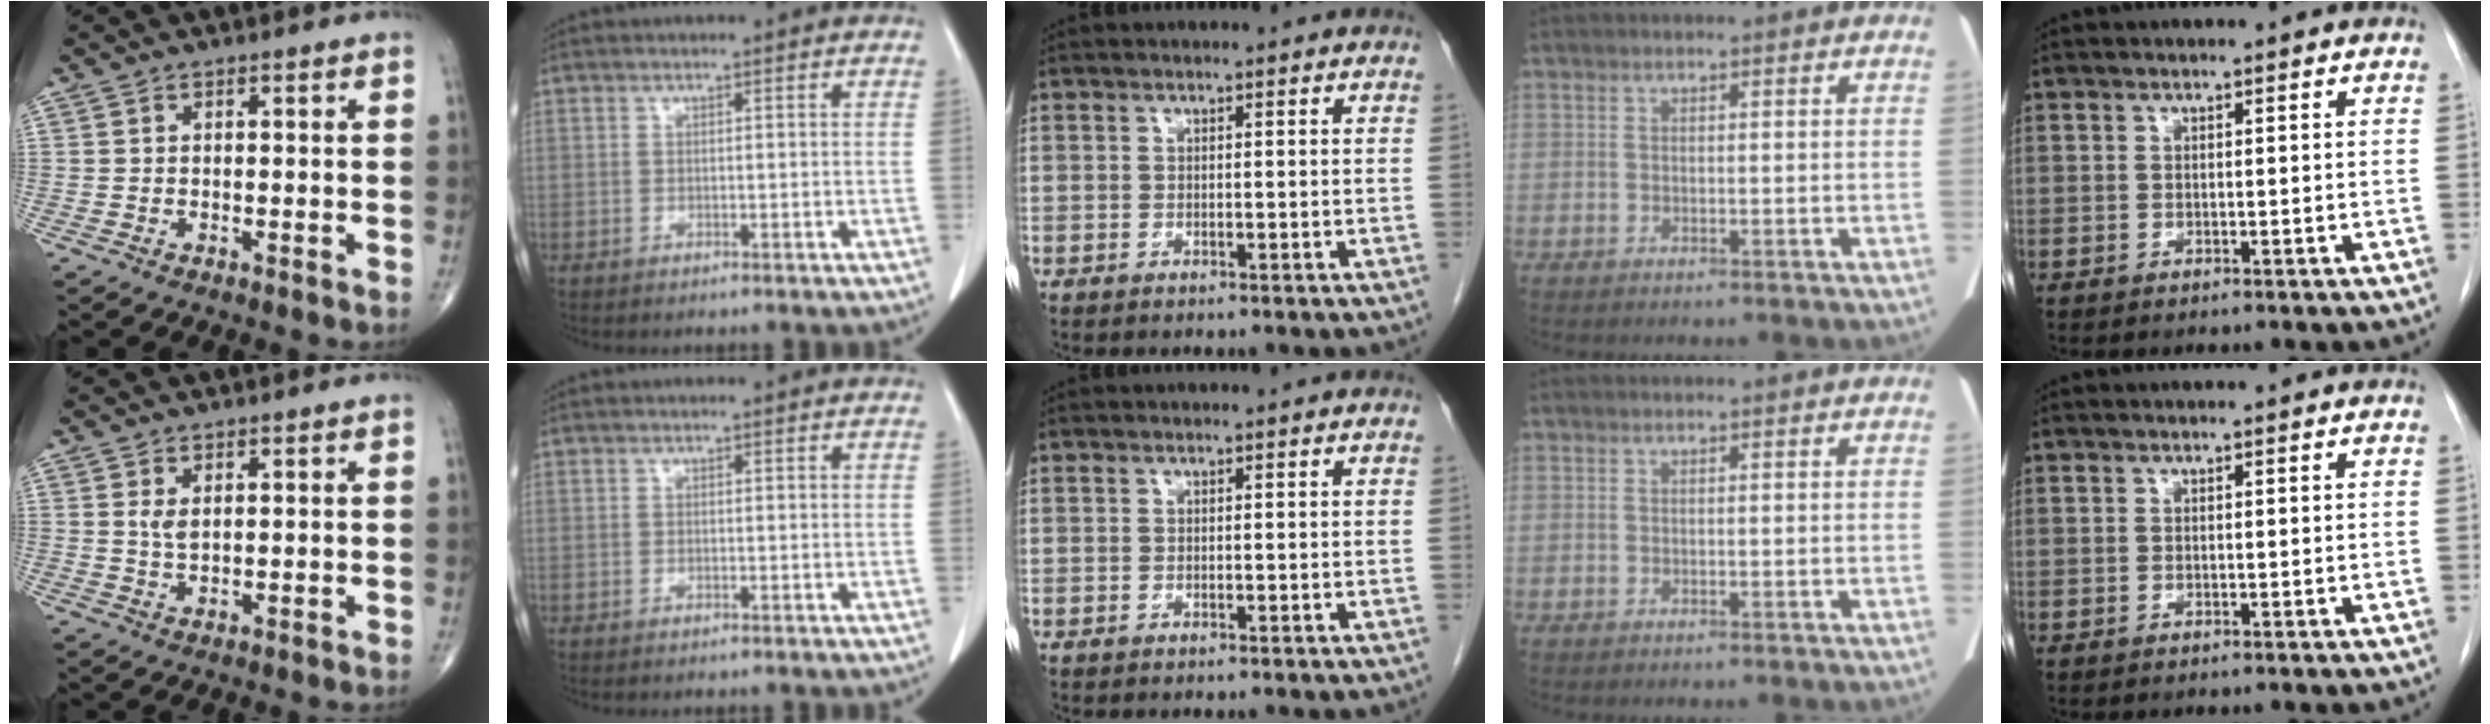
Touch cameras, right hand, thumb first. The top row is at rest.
{"thumb": {"total": 2.3, "force": [0.8, 1.1, 1.8], "torque": [-0.034, -0.007, 0.020]}}